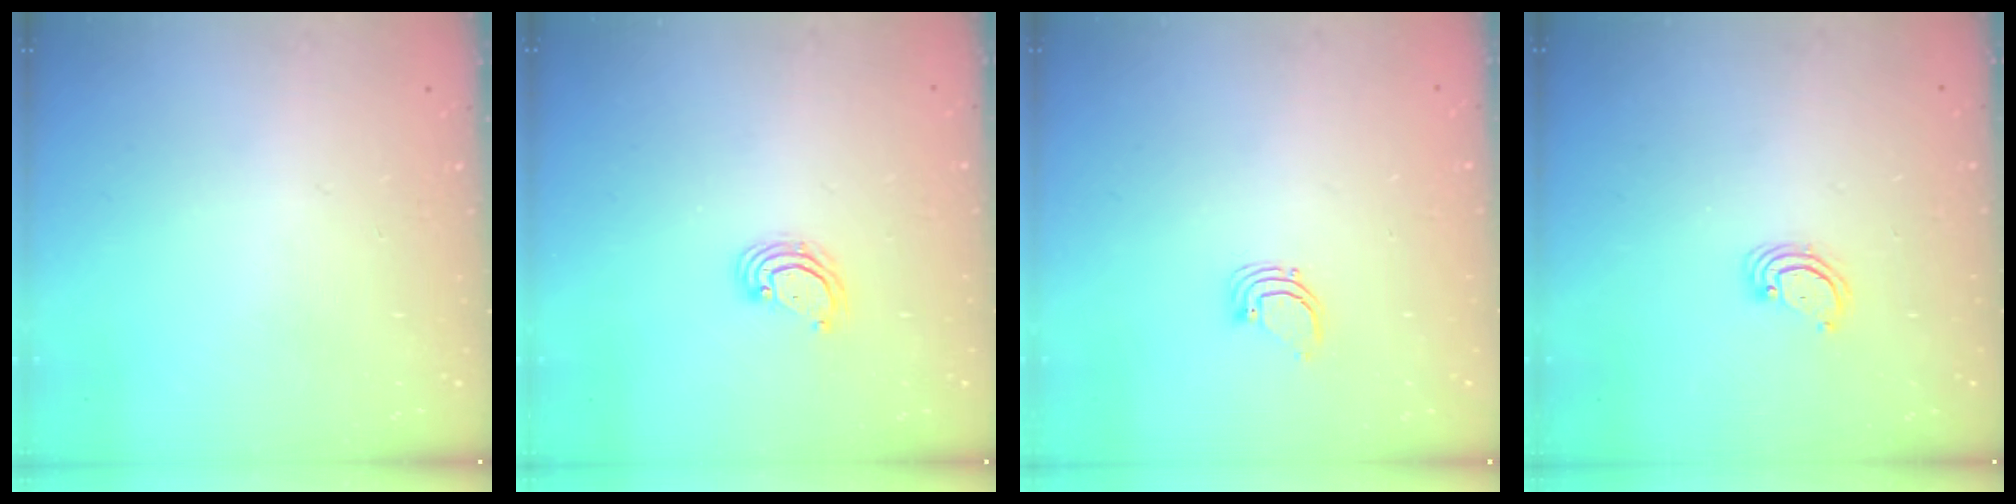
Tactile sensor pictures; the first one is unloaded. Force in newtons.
{"total": 3.9, "press": 3.8, "slide": 0.4}
{"total": 2.3, "press": 2.3, "slide": 0.1}
{"total": 3.0, "press": 3.0, "slide": 0.3}